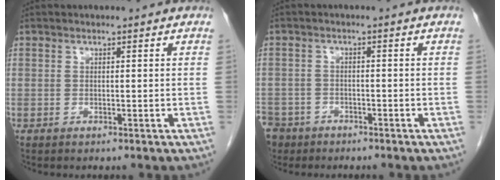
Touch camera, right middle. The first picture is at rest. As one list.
[{"total": 7.8, "force": [-5.4, 5.4, 1.5], "torque": [-0.059, -0.005, -0.095]}]